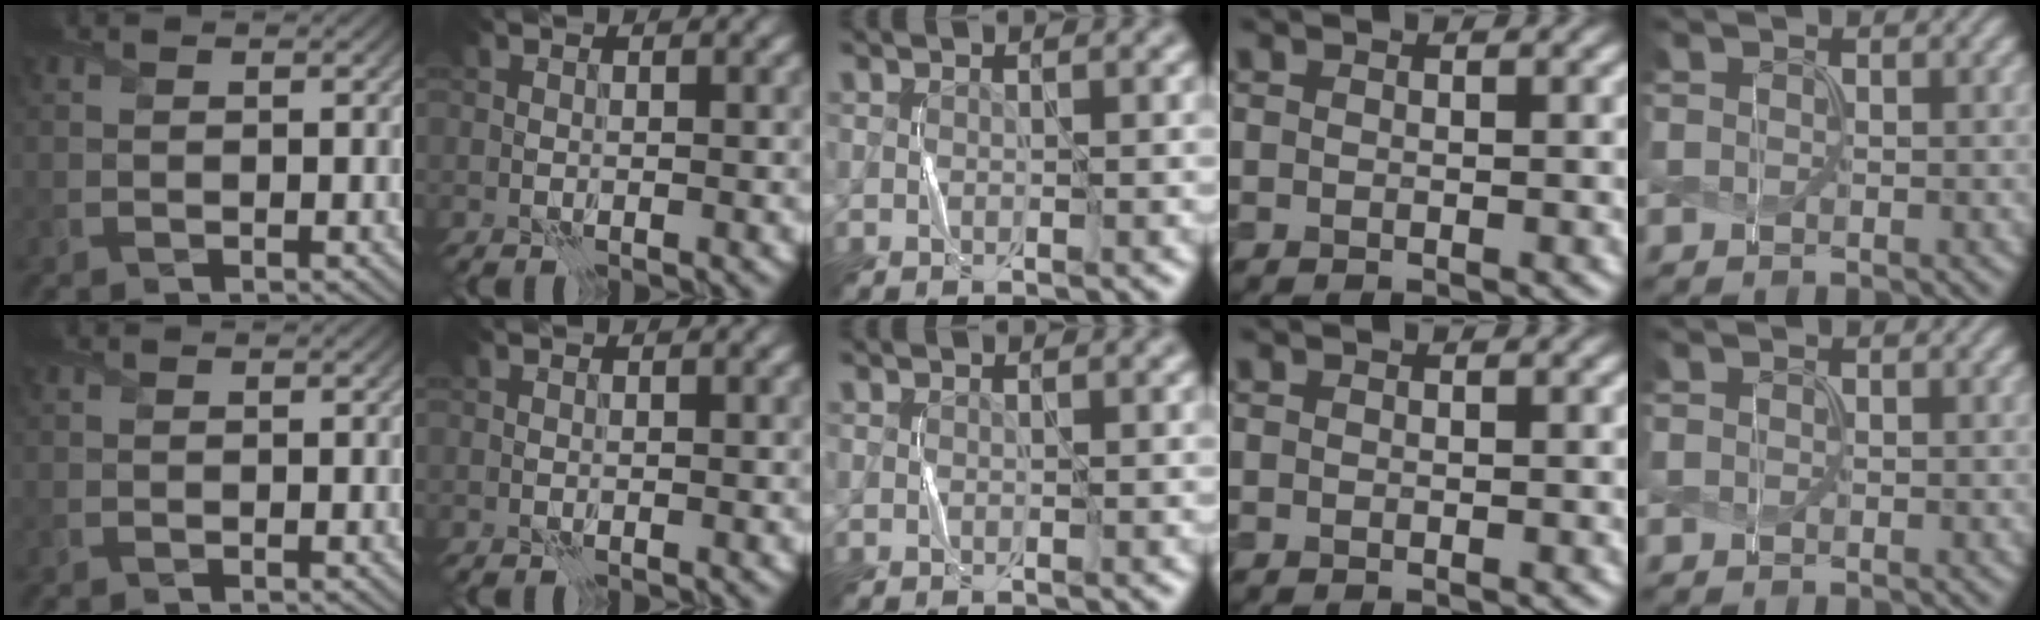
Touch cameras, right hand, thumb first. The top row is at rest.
{}